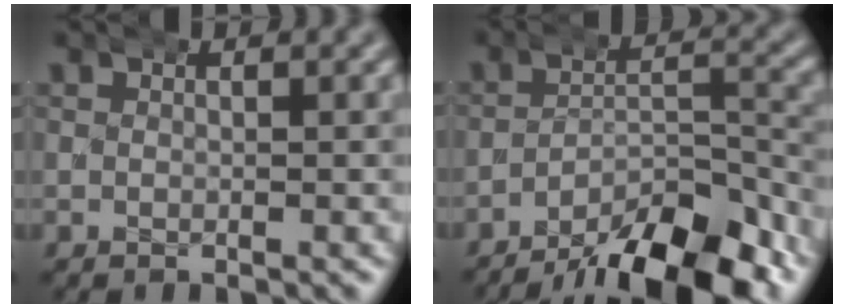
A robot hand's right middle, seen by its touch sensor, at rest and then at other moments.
{"total": 11.5, "force": [-9.4, 3.2, 5.7], "torque": [-0.065, -0.007, -0.142]}